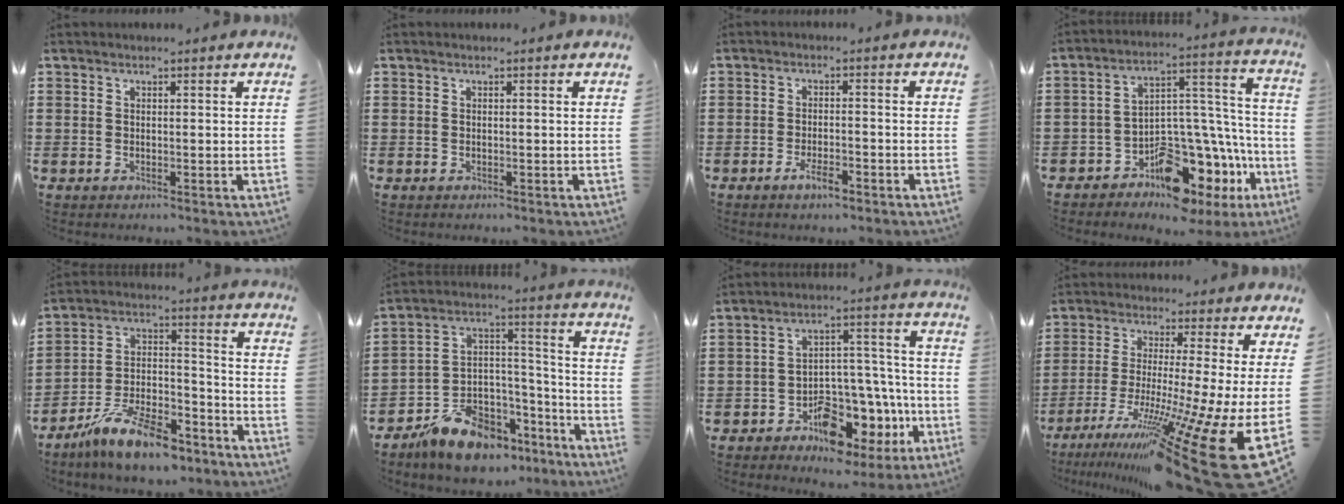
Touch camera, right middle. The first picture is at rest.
{"total": 0.0}
{"total": 3.4, "force": [-2.2, 1.1, 2.4], "torque": [-0.046, 0.003, -0.043]}
{"total": 9.2, "force": [-7.2, 4.0, 4.0], "torque": [-0.064, 0.002, -0.134]}
{"total": 12.5, "force": [-10.0, 3.2, 6.8], "torque": [-0.127, 0.035, -0.191]}
{"total": 11.3, "force": [-9.0, 5.6, 3.9], "torque": [-0.079, 0.042, -0.166]}
{"total": 8.5, "force": [-5.4, 5.1, 4.1], "torque": [-0.068, 0.017, -0.091]}
{"total": 16.3, "force": [-8.8, 1.7, 13.6], "torque": [-0.213, -0.004, -0.146]}